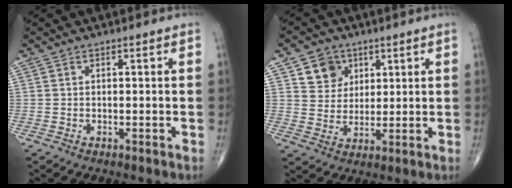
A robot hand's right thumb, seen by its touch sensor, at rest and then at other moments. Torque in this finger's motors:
{"motor_torque": [-0.47, 0.41, 0.18, 0.06, -0.06]}